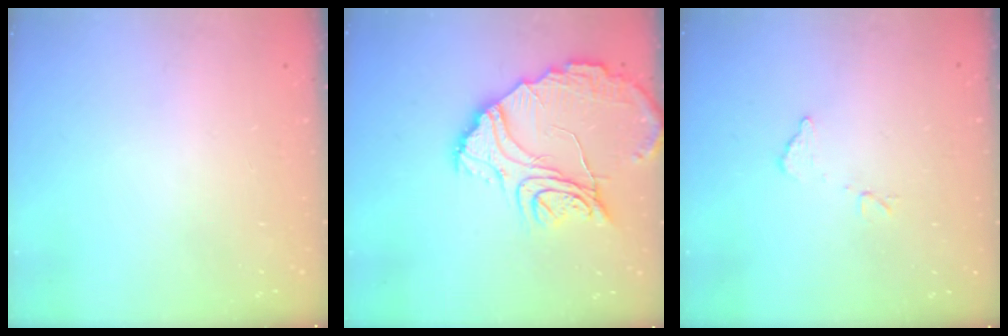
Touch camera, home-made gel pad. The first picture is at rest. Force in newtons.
{"total": 16.0, "press": 15.9, "slide": 1.4}
{"total": 7.0, "press": 7.0, "slide": 0.2}